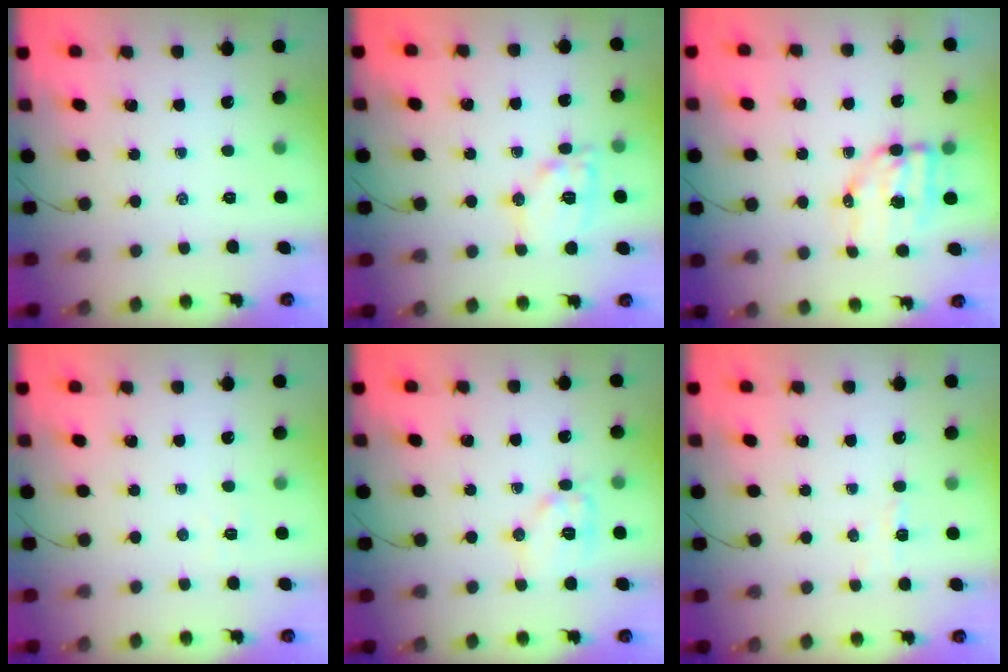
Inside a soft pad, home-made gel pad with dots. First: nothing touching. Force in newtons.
{"total": 11.8, "press": 11.8, "slide": 0.7}
{"total": 7.1, "press": 7.0, "slide": 1.4}
{"total": 2.6, "press": 2.6, "slide": 0.5}
{"total": 10.7, "press": 10.7, "slide": 0.4}
{"total": 2.6, "press": 2.5, "slide": 0.9}